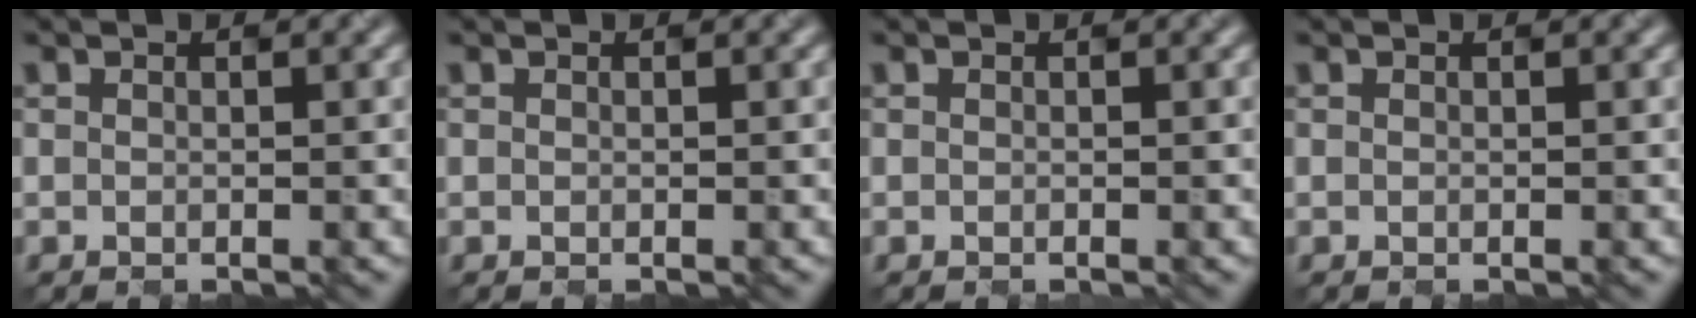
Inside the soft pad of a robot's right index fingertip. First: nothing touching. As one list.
[{"total": 0.0}, {"total": 0.0}, {"total": 0.0}]